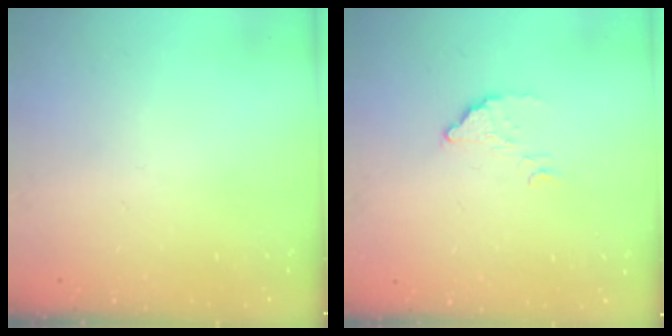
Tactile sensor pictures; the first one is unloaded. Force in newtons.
{"total": 2.9, "press": 2.9, "slide": 0.1}